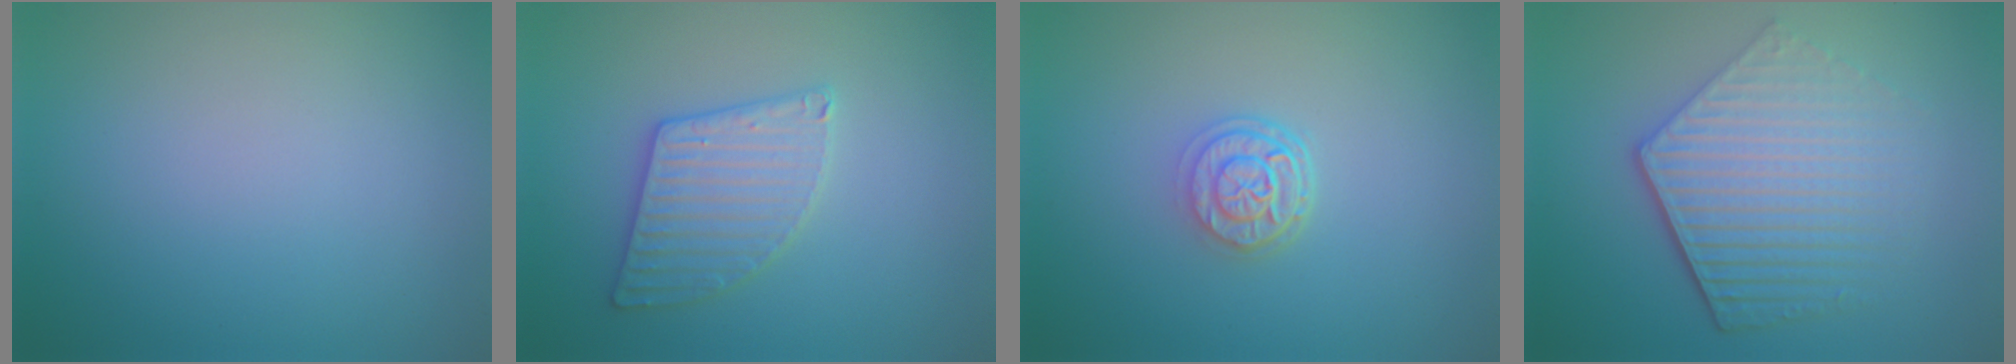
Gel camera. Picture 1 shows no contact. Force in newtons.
{"total": 3.2, "press": 3.2, "slide": 0.1}
{"total": 3.1, "press": 2.5, "slide": 2.0}
{"total": 6.2, "press": 4.5, "slide": 4.3}